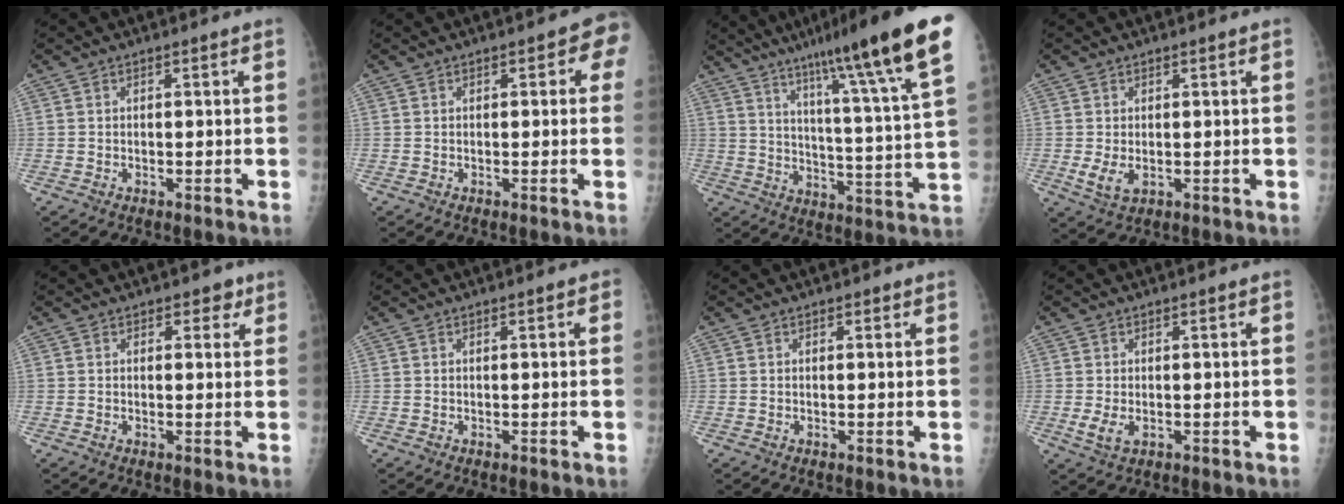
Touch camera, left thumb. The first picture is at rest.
{"total": 4.1, "force": [1.2, 1.9, 3.4], "torque": [-0.017, 0.004, 0.004]}
{"total": 23.4, "force": [14.2, 1.5, 18.5], "torque": [-0.260, -0.046, 0.208]}
{"total": 3.5, "force": [-0.2, 1.7, 3.0], "torque": [-0.060, -0.002, 0.008]}
{"total": 2.6, "force": [1.6, 1.6, 1.2], "torque": [0.008, -0.006, 0.017]}
{"total": 1.3, "force": [0.5, 0.5, 1.1], "torque": [-0.010, 0.002, 0.004]}
{"total": 0.8, "force": [0.6, 0.4, 0.3], "torque": [0.001, -0.003, 0.005]}
{"total": 3.0, "force": [-0.2, 1.5, 2.6], "torque": [-0.056, -0.001, 0.004]}